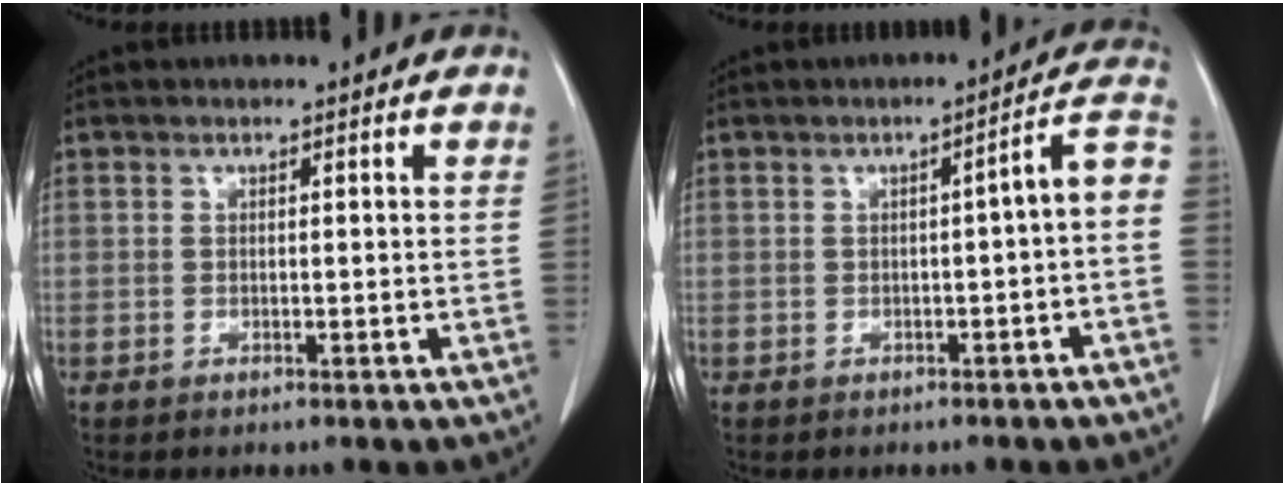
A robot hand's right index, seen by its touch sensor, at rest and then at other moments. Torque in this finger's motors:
{"motor_torque": [0.54, -0.45, 0.30, 0.06]}